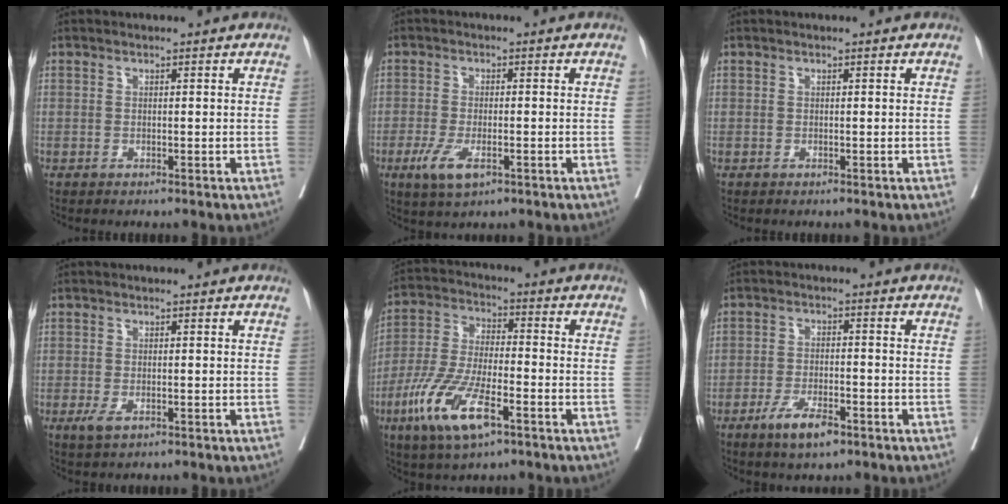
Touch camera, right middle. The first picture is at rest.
{"total": 5.1, "force": [-2.4, 1.8, 4.2], "torque": [-0.085, -0.009, -0.037]}
{"total": 0.0}
{"total": 2.2, "force": [-0.9, 0.9, 1.7], "torque": [-0.035, -0.003, -0.012]}
{"total": 12.8, "force": [-6.3, 3.6, 10.6], "torque": [-0.222, -0.015, -0.116]}
{"total": 6.0, "force": [-3.7, 1.7, 4.4], "torque": [-0.086, -0.006, -0.061]}